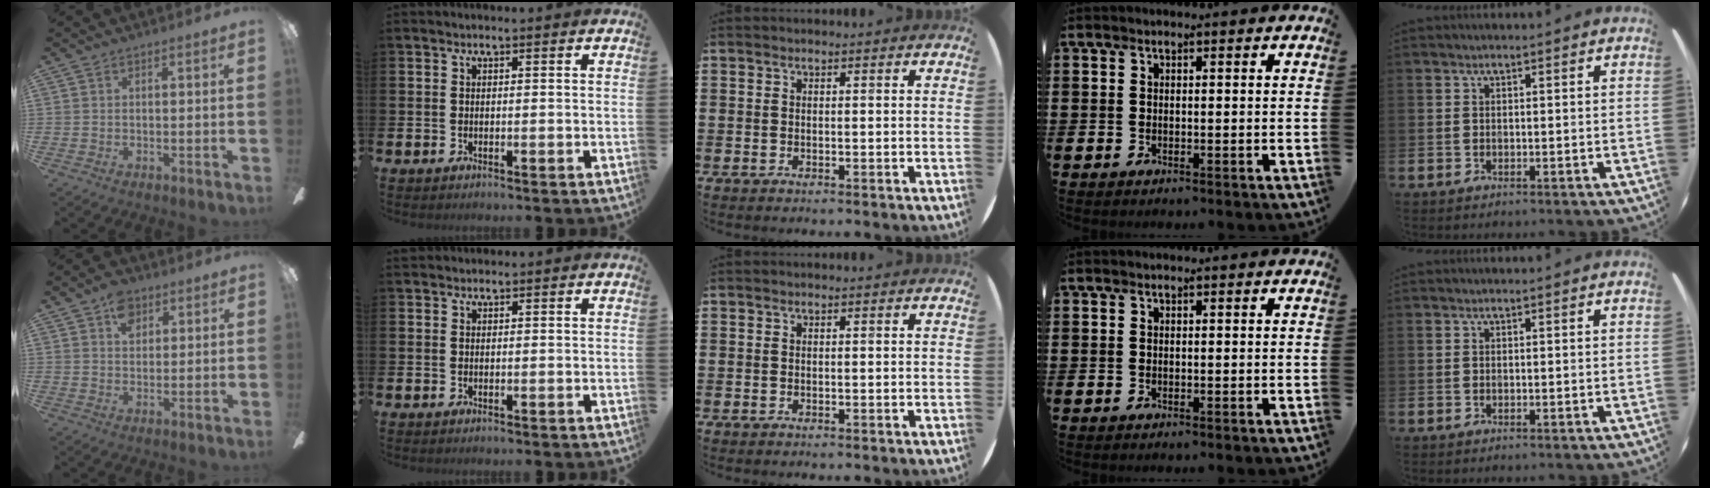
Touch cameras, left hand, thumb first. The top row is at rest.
{"thumb": {"total": 6.0, "force": [2.8, 4.2, 3.2], "torque": [-0.040, 0.000, 0.048]}, "index": {"total": 0.9, "force": [0.8, 0.4, 0.0], "torque": [0.008, 0.000, 0.013]}}